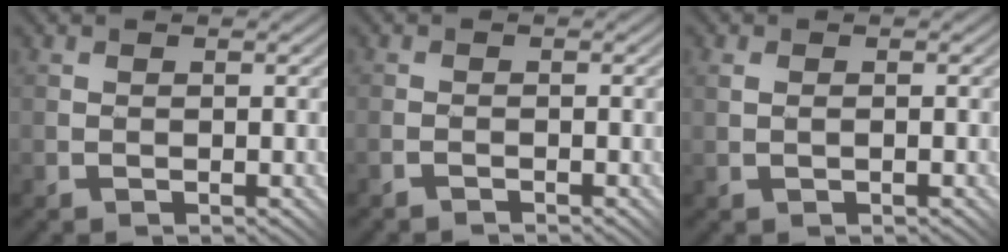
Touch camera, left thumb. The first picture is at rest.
{"total": 0.9, "force": [-0.9, -0.2, 0.1], "torque": [-0.003, 0.008, -0.022]}
{"total": 1.4, "force": [0.0, 0.7, 1.2], "torque": [-0.022, 0.007, 0.005]}